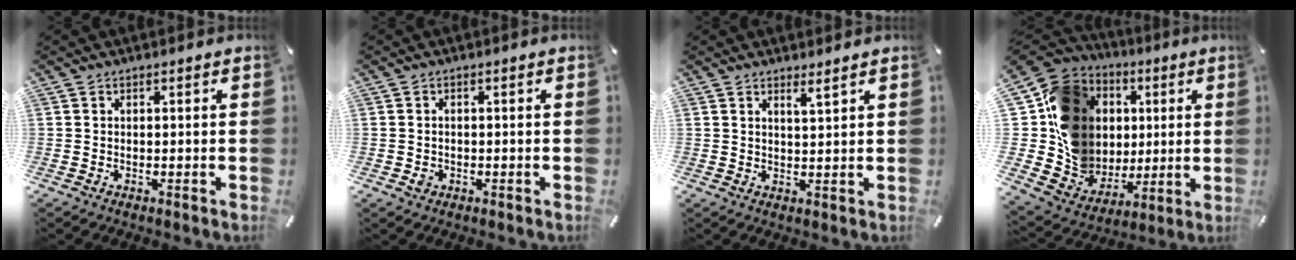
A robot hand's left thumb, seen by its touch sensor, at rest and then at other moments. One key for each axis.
{"total": 1.9, "fx": -0.6, "fy": 1.6, "fz": 0.8, "tx": -0.015, "ty": 0.003, "tz": -0.012}
{"total": 0.6, "fx": 0.4, "fy": 0.1, "fz": 0.5, "tx": -0.008, "ty": 0.000, "tz": 0.007}
{"total": 18.1, "fx": 3.2, "fy": 16.4, "fz": 7.1, "tx": -0.106, "ty": -0.024, "tz": 0.090}